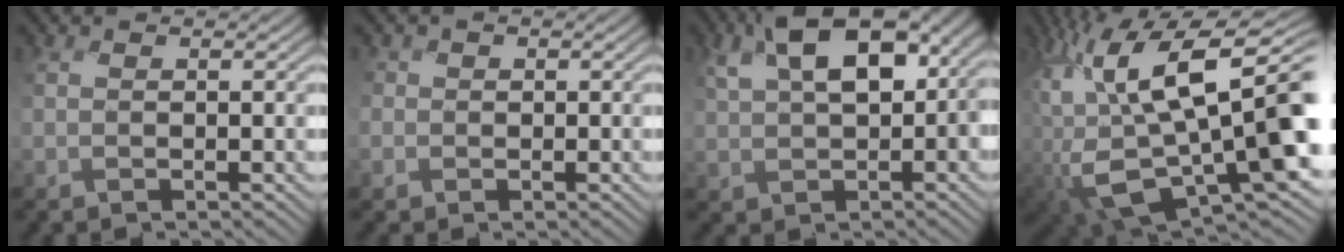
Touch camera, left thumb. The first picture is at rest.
{"total": 1.5, "force": [-0.4, 1.3, -0.6], "torque": [0.010, -0.005, -0.014]}
{"total": 11.4, "force": [2.8, 6.7, 8.8], "torque": [-0.168, -0.002, 0.058]}
{"total": 17.7, "force": [2.0, 8.0, 15.6], "torque": [-0.284, -0.023, 0.045]}